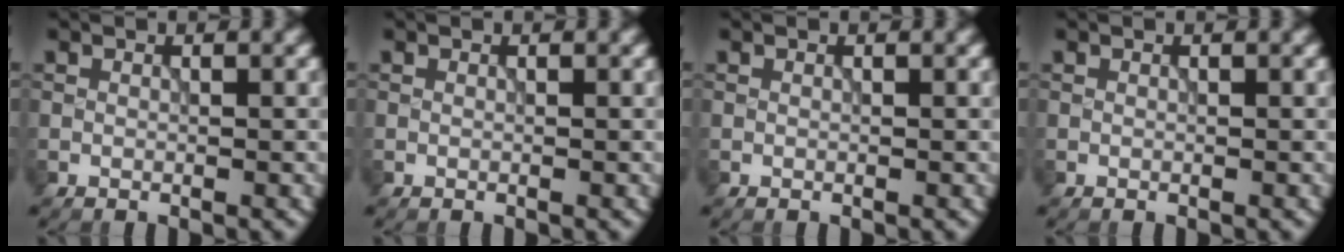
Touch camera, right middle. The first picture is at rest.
{"total": 0.0}
{"total": 0.0}
{"total": 0.0}